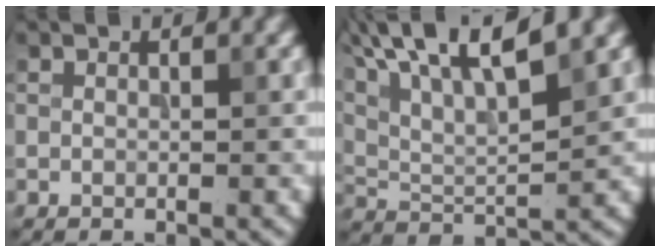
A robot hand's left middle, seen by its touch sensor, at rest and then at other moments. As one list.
[{"total": 10.9, "force": [6.9, 3.0, 7.9], "torque": [-0.147, 0.023, 0.109]}]